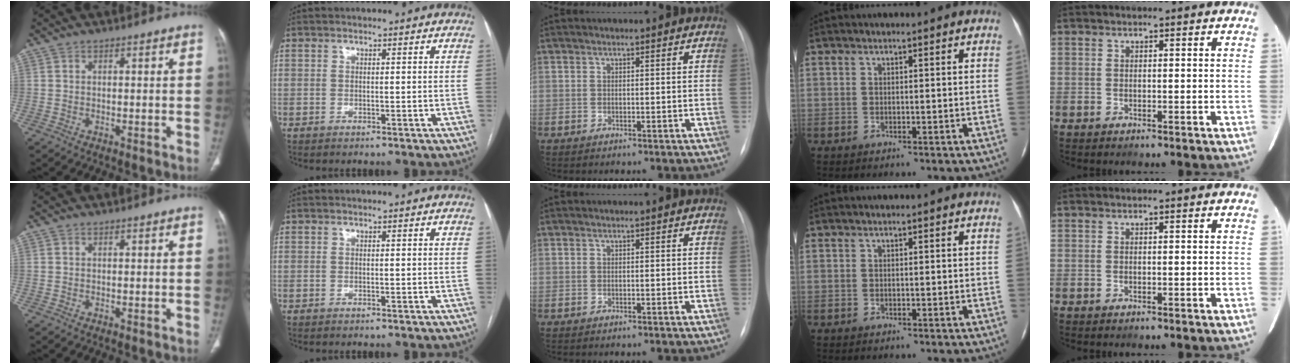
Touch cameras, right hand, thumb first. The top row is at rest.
{}